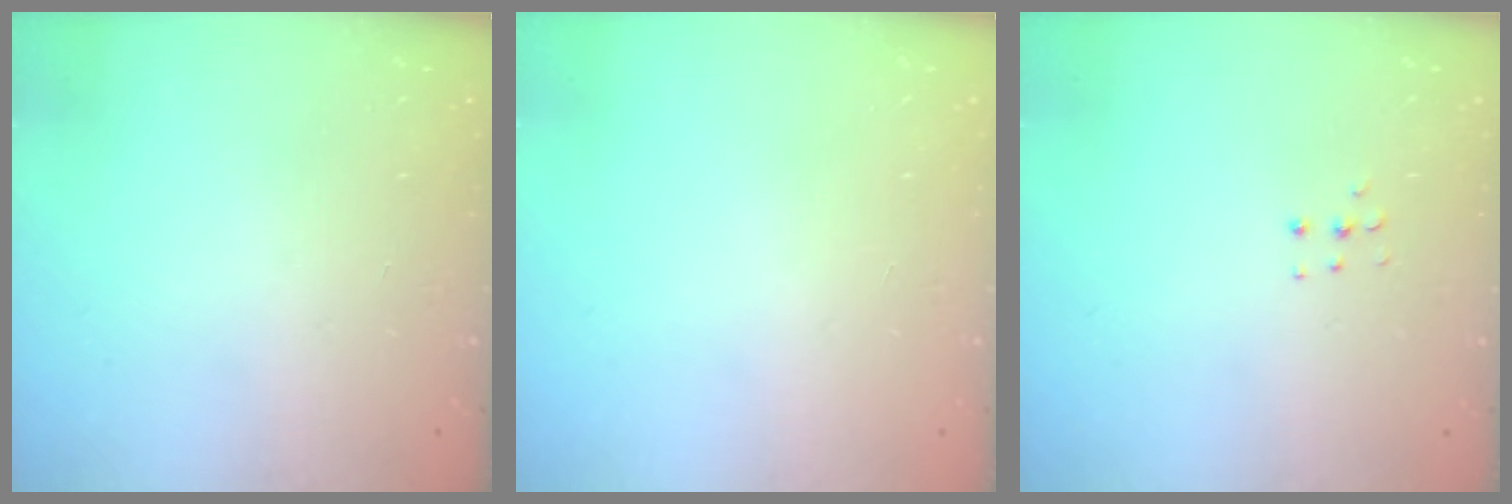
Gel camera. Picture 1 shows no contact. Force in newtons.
{"total": 0.0}
{"total": 4.0, "press": 4.0, "slide": 0.5}